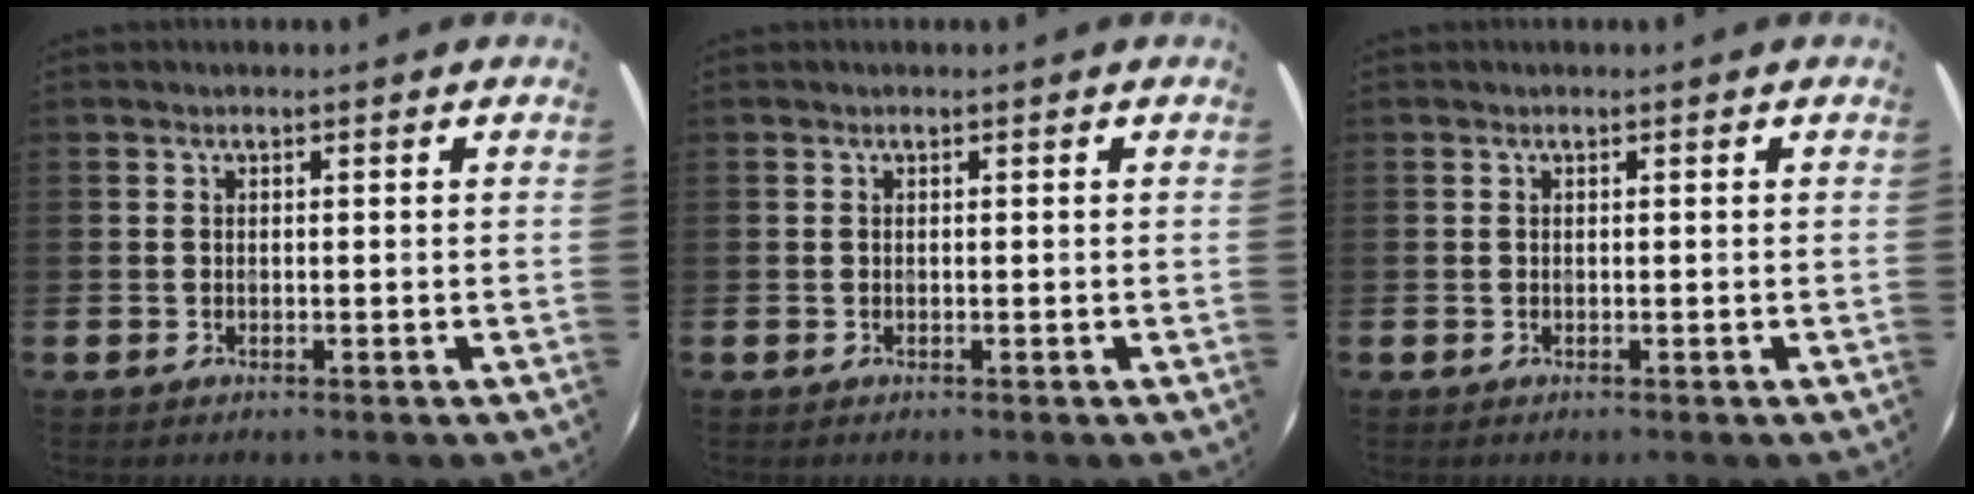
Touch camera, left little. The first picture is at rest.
{"total": 0.0}
{"total": 0.0}